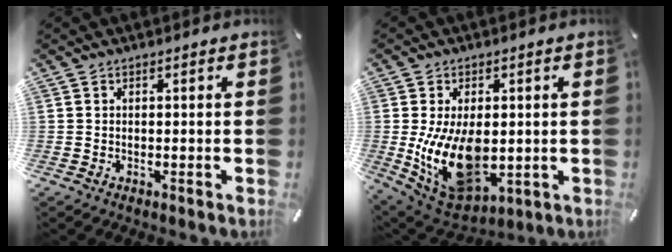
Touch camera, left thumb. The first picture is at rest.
{"total": 15.0, "force": [-0.8, 9.4, 11.7], "torque": [-0.237, -0.017, -0.009]}